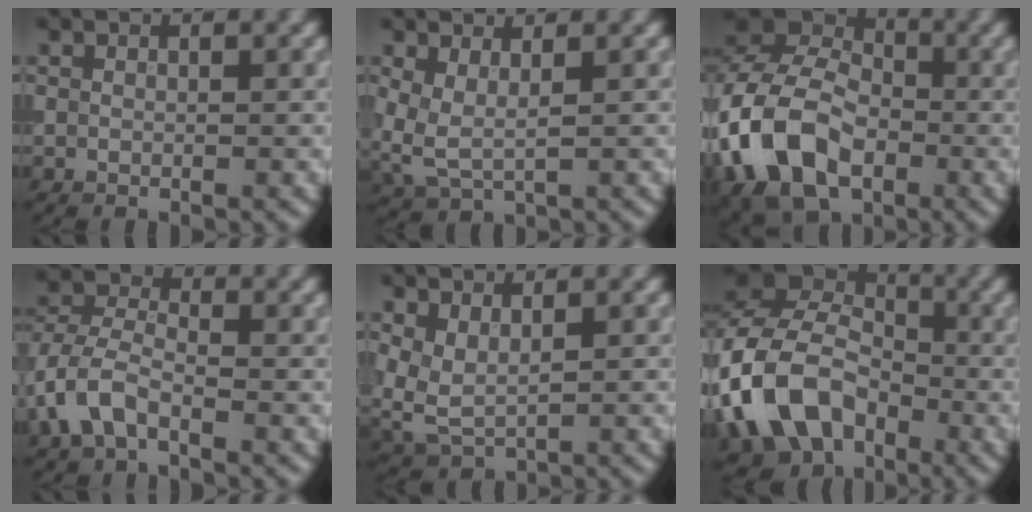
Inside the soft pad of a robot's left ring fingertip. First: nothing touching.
{"total": 3.2, "force": [0.8, 1.6, 2.6], "torque": [-0.073, -0.005, 0.015]}
{"total": 12.0, "force": [-3.9, 8.4, 7.6], "torque": [-0.163, -0.015, -0.083]}
{"total": 4.6, "force": [-2.2, 2.7, 3.0], "torque": [-0.068, 0.004, -0.055]}
{"total": 3.3, "force": [1.0, 2.0, 2.5], "torque": [-0.065, -0.001, 0.023]}
{"total": 11.8, "force": [-4.4, 8.6, 6.8], "torque": [-0.140, -0.007, -0.096]}